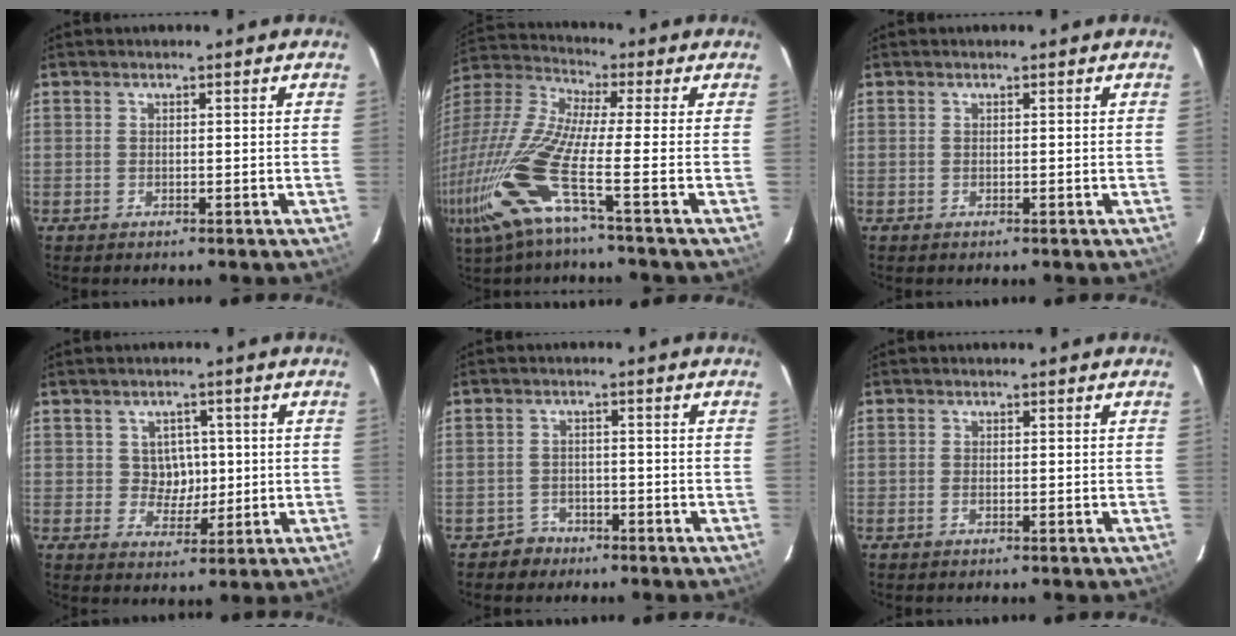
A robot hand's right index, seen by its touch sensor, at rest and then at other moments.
{"total": 17.7, "force": [-7.3, 1.1, 16.1], "torque": [-0.327, -0.041, -0.153]}
{"total": 0.0}
{"total": 4.6, "force": [0.5, 4.3, 1.7], "torque": [-0.028, 0.010, 0.011]}
{"total": 3.4, "force": [-2.4, 2.4, -0.3], "torque": [-0.004, 0.013, -0.039]}
{"total": 0.8, "force": [-0.3, 0.4, 0.6], "torque": [-0.015, 0.000, -0.006]}